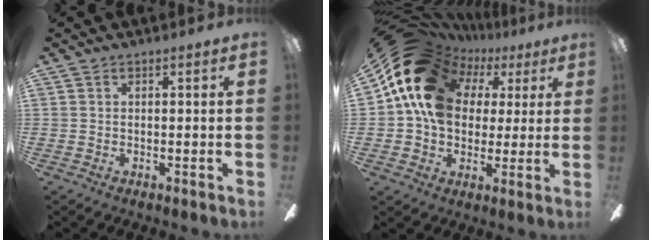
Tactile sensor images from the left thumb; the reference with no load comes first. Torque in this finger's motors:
{"motor_torque": [0.06, 1.28, 1.49, -1.28, 0.50]}